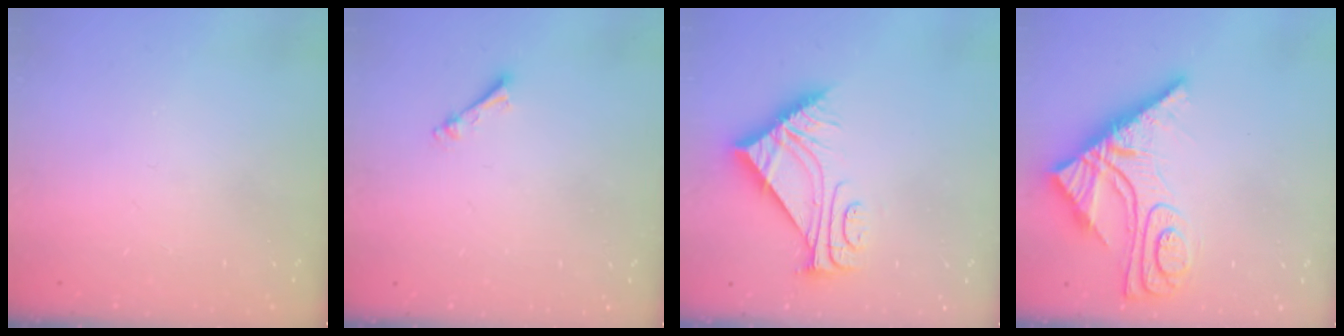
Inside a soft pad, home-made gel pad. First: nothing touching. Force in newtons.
{"total": 2.5, "press": 2.5, "slide": 0.4}
{"total": 9.0, "press": 9.0, "slide": 0.1}
{"total": 13.8, "press": 13.7, "slide": 1.7}